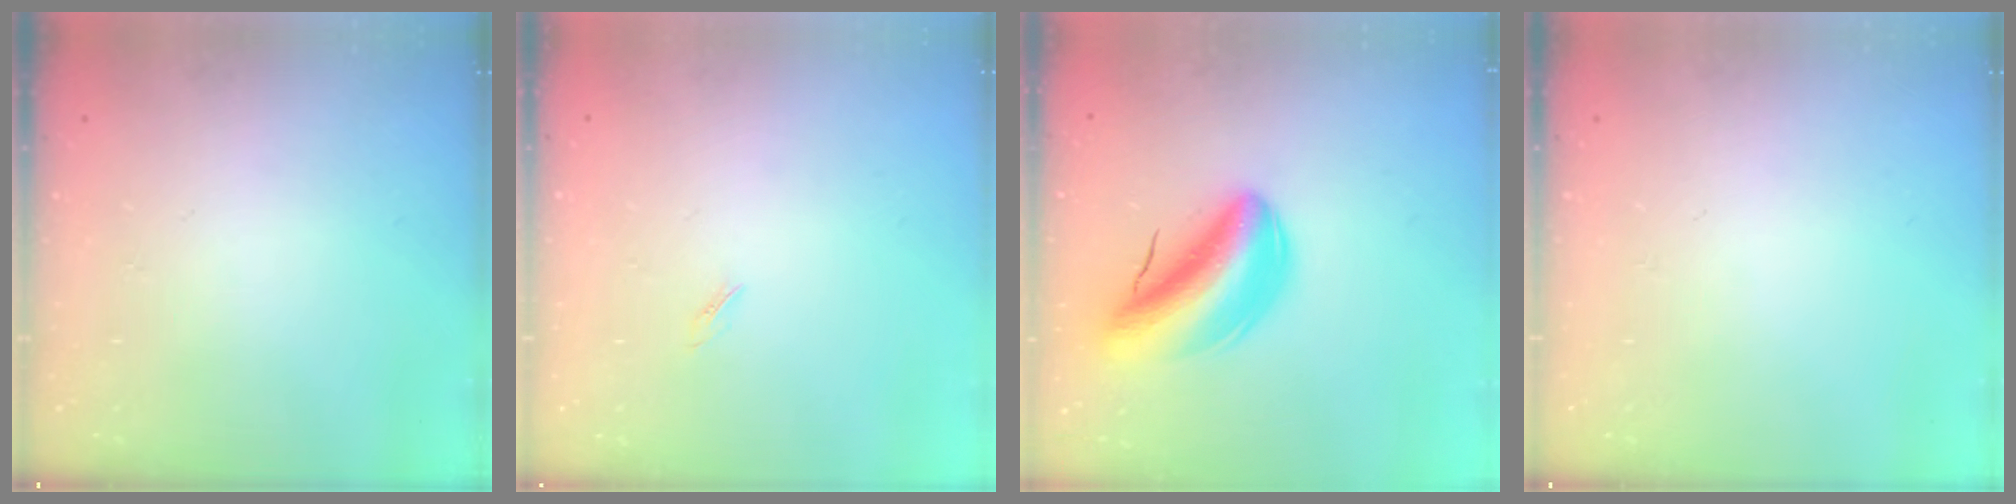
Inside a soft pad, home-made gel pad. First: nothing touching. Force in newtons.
{"total": 1.2, "press": 1.1, "slide": 0.4}
{"total": 10.5, "press": 10.0, "slide": 3.3}
{"total": 0.0}